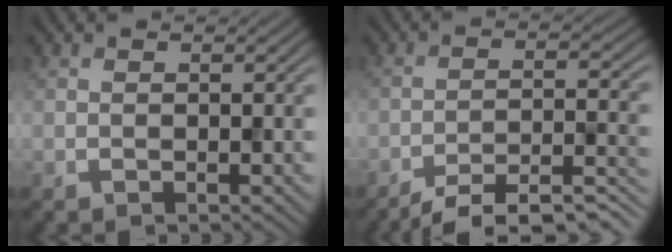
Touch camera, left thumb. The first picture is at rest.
{"total": 8.2, "force": [-6.5, 1.5, 4.8], "torque": [-0.086, -0.001, -0.097]}